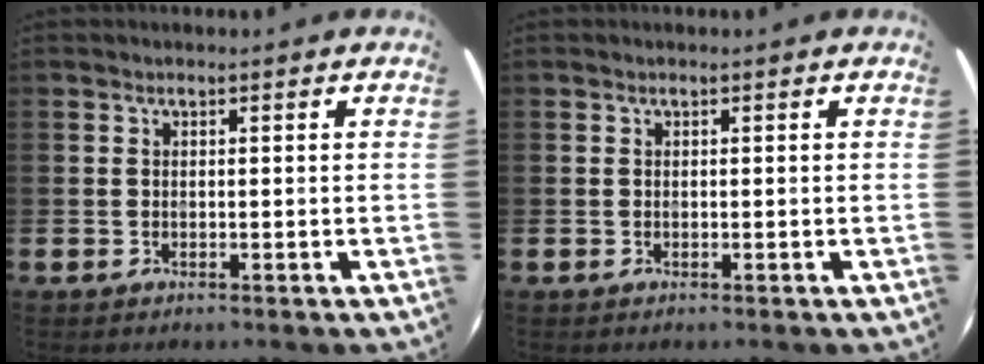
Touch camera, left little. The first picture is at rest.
{"total": 0.0}